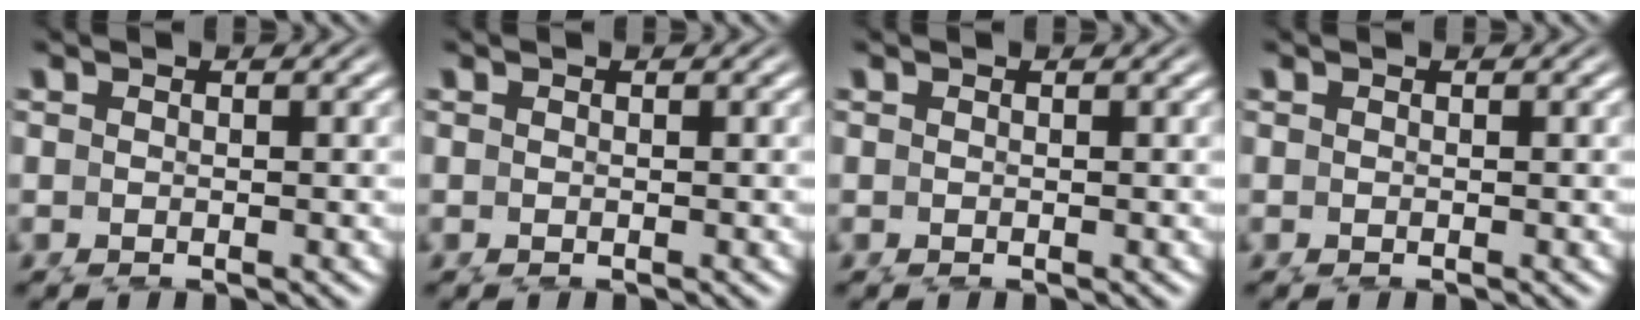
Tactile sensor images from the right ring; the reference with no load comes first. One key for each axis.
{"total": 0.0}
{"total": 0.0}
{"total": 0.0}